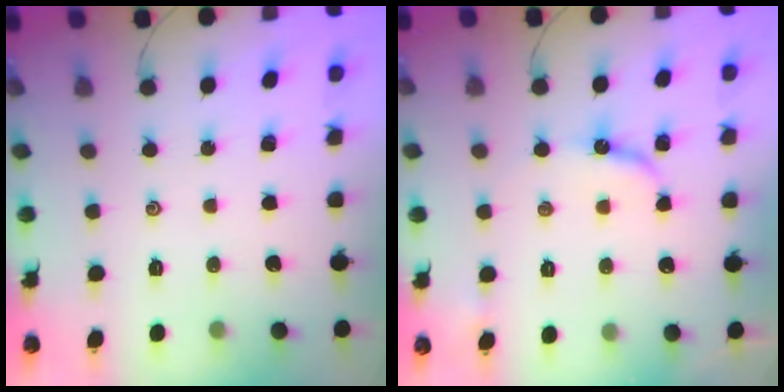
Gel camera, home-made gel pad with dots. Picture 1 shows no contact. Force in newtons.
{"total": 6.8, "press": 6.7, "slide": 0.6}